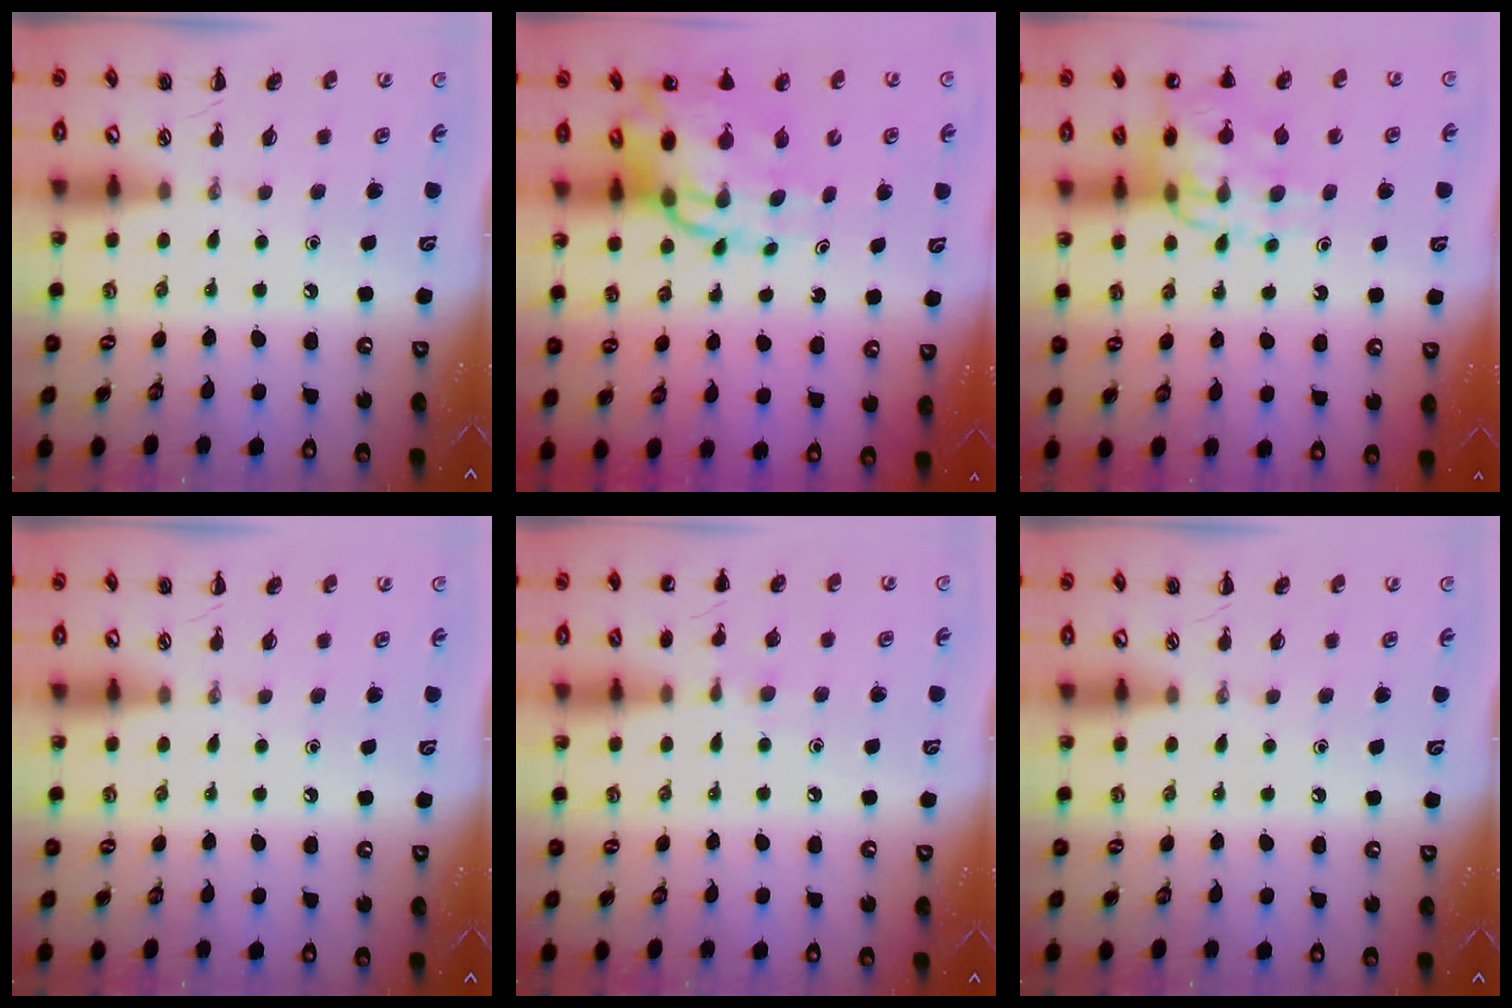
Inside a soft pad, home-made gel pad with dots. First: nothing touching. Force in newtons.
{"total": 13.0, "press": 12.5, "slide": 3.7}
{"total": 12.6, "press": 12.2, "slide": 3.2}
{"total": 0.0}
{"total": 5.8, "press": 5.5, "slide": 1.8}
{"total": 0.0}